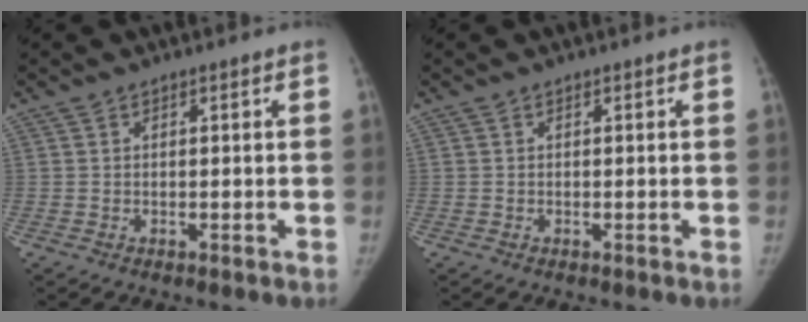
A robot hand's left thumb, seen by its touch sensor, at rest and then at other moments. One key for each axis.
{"total": 0.0}